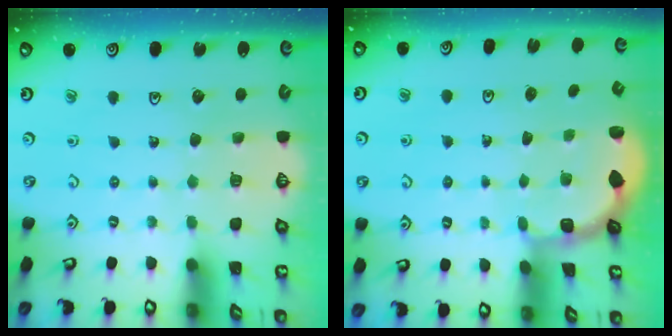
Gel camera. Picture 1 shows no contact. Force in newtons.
{"total": 1.8, "press": 1.6, "slide": 0.7}